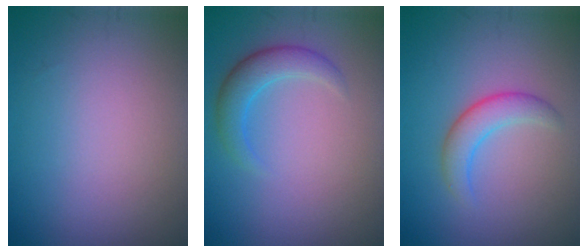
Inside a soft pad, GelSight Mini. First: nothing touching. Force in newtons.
{"total": 2.8, "press": 2.8, "slide": 0.0}
{"total": 2.8, "press": 2.8, "slide": 0.2}